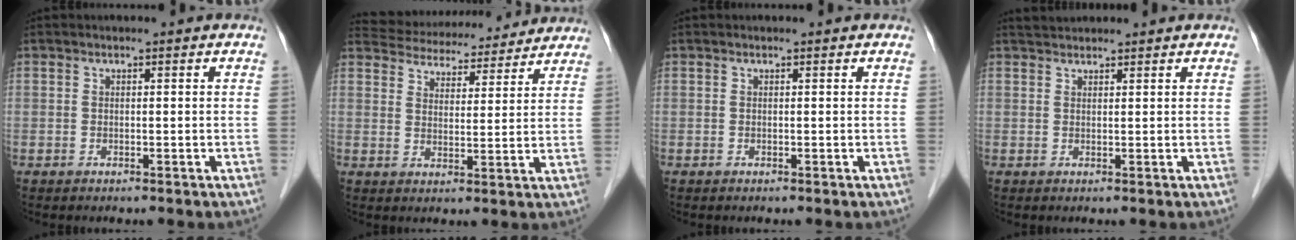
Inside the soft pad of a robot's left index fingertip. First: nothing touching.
{"total": 16.7, "force": [15.7, 4.1, 3.8], "torque": [-0.060, 0.029, 0.215]}
{"total": 0.0}
{"total": 2.1, "force": [2.0, 0.3, 0.1], "torque": [-0.008, 0.021, 0.040]}